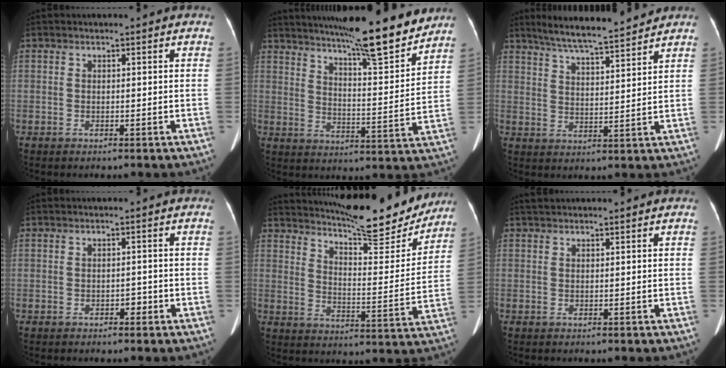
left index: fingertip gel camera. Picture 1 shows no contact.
{"total": 16.9, "force": [14.7, 0.4, 8.4], "torque": [-0.126, -0.017, 0.209]}
{"total": 11.0, "force": [9.9, 0.1, 4.7], "torque": [-0.081, 0.010, 0.158]}
{"total": 1.0, "force": [-0.6, 0.6, 0.5], "torque": [-0.007, 0.002, -0.007]}
{"total": 18.8, "force": [17.1, 2.7, 7.5], "torque": [-0.113, -0.030, 0.230]}
{"total": 3.3, "force": [2.9, 0.3, 1.4], "torque": [-0.016, 0.035, 0.048]}